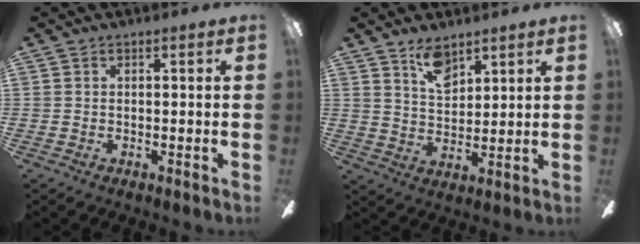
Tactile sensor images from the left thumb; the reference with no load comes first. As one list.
[{"total": 7.6, "force": [5.7, 3.6, 3.4], "torque": [-0.051, -0.028, 0.102]}]